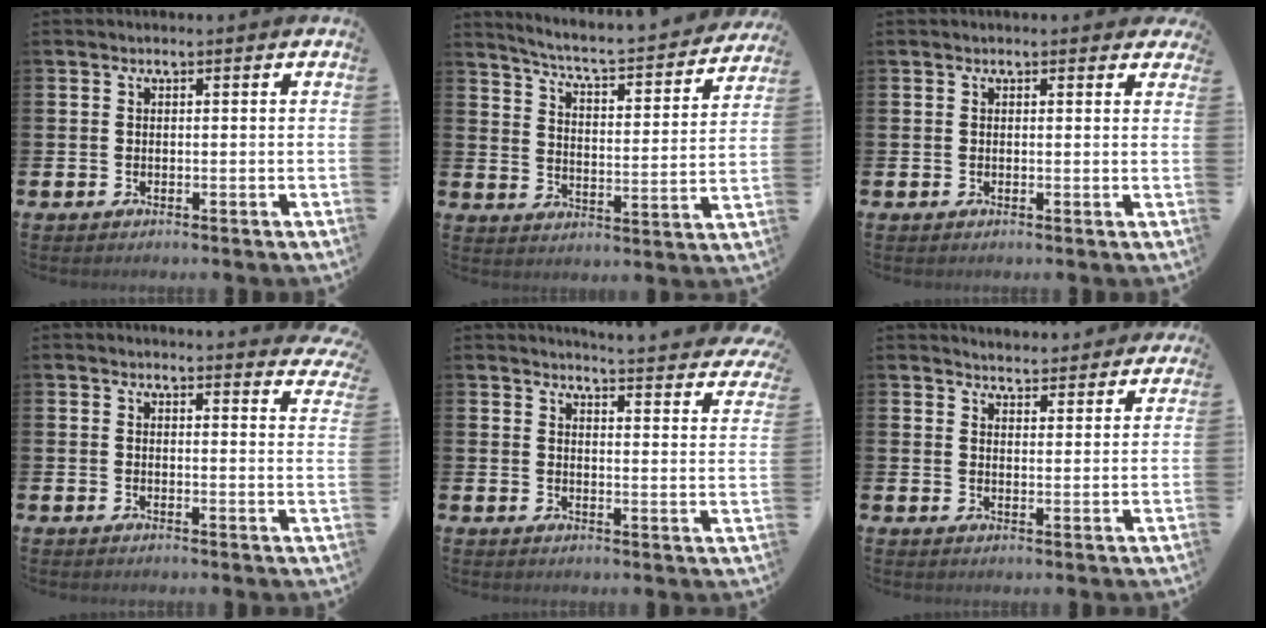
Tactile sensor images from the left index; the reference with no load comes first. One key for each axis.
{"total": 5.4, "fx": 4.9, "fy": 0.3, "fz": 2.0, "tx": -0.068, "ty": -0.044, "tz": 0.076}
{"total": 0.6, "fx": 0.6, "fy": 0.3, "fz": 0.1, "tx": 0.006, "ty": 0.002, "tz": 0.009}
{"total": 2.8, "fx": 2.8, "fy": 0.1, "fz": 0.0, "tx": 0.013, "ty": -0.023, "tz": 0.047}
{"total": 4.7, "fx": 4.7, "fy": -0.1, "fz": 0.8, "tx": -0.013, "ty": -0.043, "tz": 0.076}
{"total": 4.5, "fx": 4.4, "fy": 0.5, "fz": -0.2, "tx": -0.007, "ty": -0.030, "tz": 0.080}